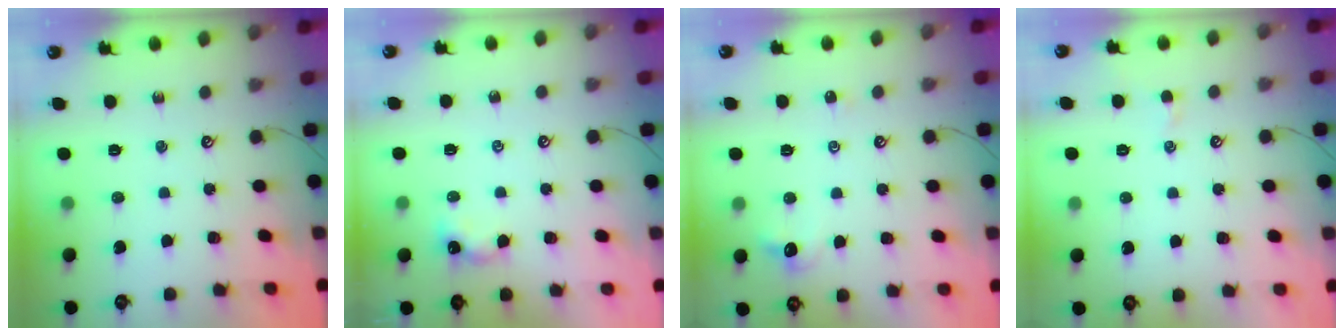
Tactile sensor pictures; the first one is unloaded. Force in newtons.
{"total": 4.2, "press": 4.2, "slide": 0.4}
{"total": 1.5, "press": 1.4, "slide": 0.5}
{"total": 1.0, "press": 0.8, "slide": 0.4}